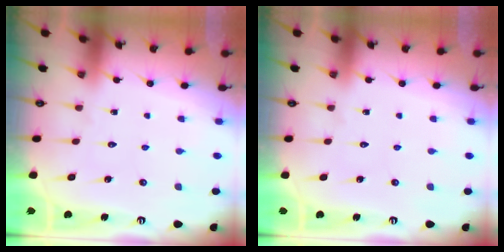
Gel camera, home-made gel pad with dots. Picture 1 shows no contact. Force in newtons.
{"total": 0.0}